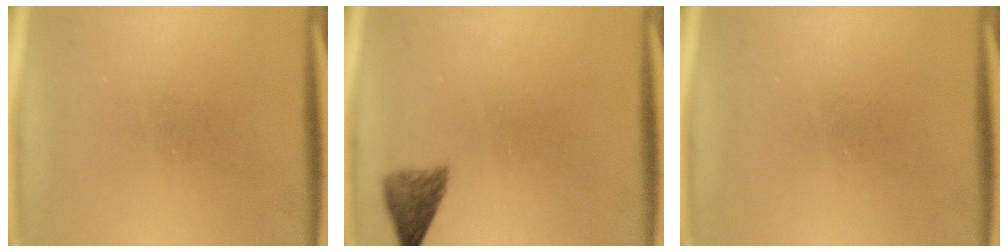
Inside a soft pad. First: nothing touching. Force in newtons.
{"total": 3.2}
{"total": 0.0}